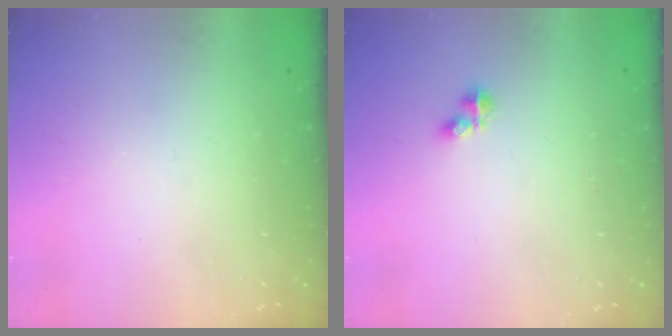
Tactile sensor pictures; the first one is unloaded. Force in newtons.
{"total": 2.7, "press": 2.6, "slide": 0.3}